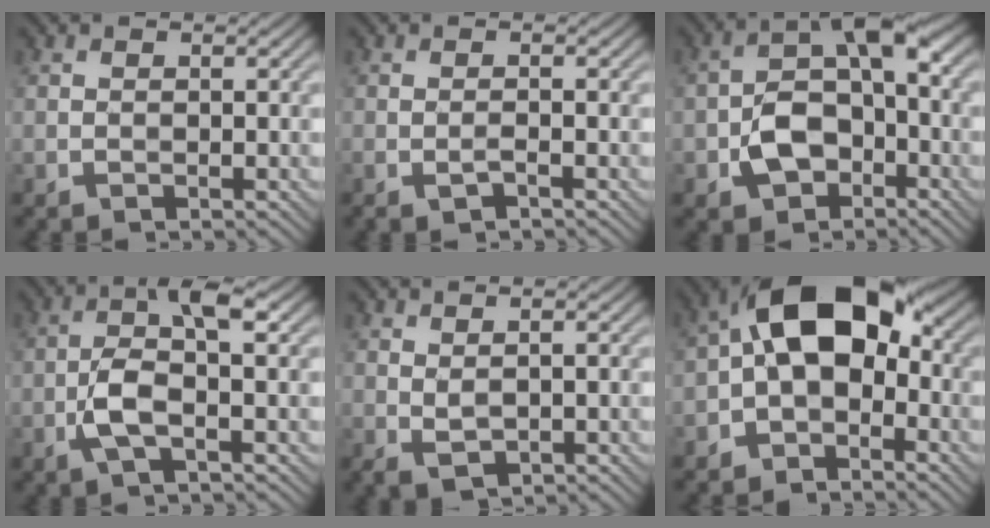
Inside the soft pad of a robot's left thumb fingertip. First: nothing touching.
{"total": 1.3, "force": [-0.6, 0.1, 1.1], "torque": [-0.025, 0.002, -0.014]}
{"total": 8.5, "force": [-2.8, 5.4, 6.0], "torque": [-0.103, 0.001, -0.061]}
{"total": 5.8, "force": [-1.0, 1.7, 5.4], "torque": [-0.115, 0.011, -0.027]}
{"total": 1.5, "force": [0.6, 0.6, 1.3], "torque": [-0.033, -0.003, 0.017]}
{"total": 12.2, "force": [-0.4, 7.5, 9.6], "torque": [-0.155, 0.029, -0.029]}